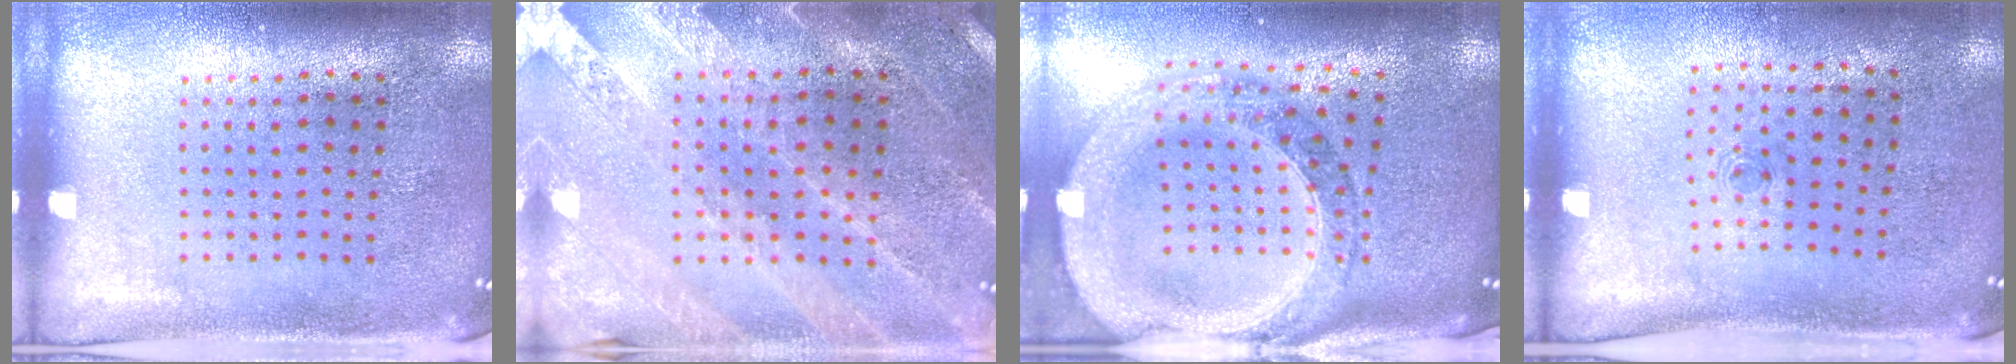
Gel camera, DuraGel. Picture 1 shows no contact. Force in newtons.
{"total": 1.0, "press": 1.0, "slide": 0.3}
{"total": 2.6, "press": 2.3, "slide": 1.3}
{"total": 0.6, "press": 0.3, "slide": 0.5}